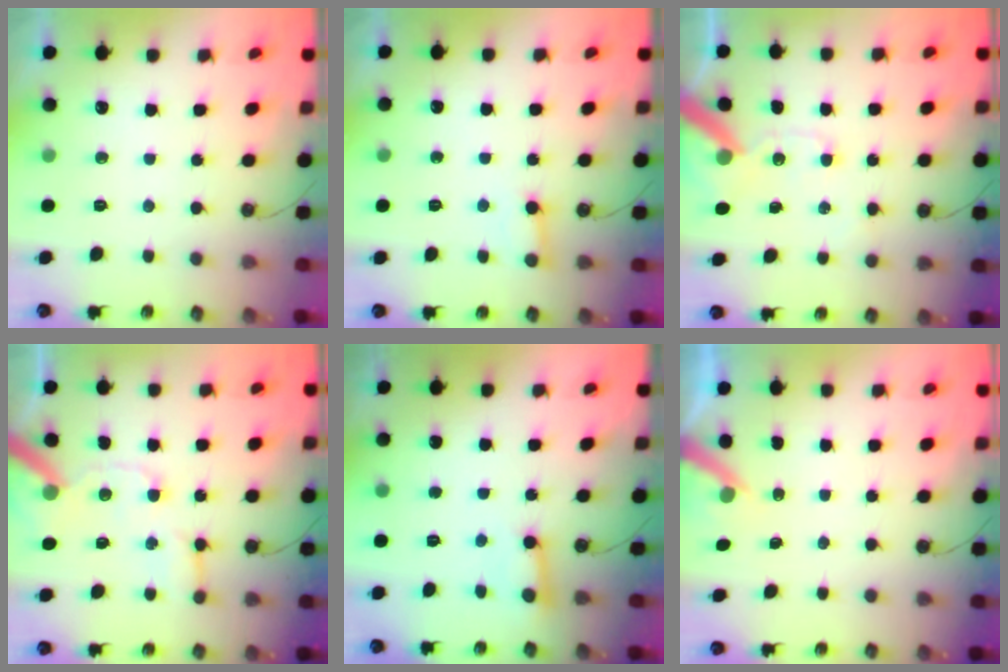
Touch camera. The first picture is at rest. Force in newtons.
{"total": 5.7, "press": 5.7, "slide": 0.2}
{"total": 12.9, "press": 12.8, "slide": 1.7}
{"total": 13.9, "press": 13.8, "slide": 2.0}
{"total": 6.0, "press": 6.0, "slide": 0.6}
{"total": 4.6, "press": 4.6, "slide": 0.4}